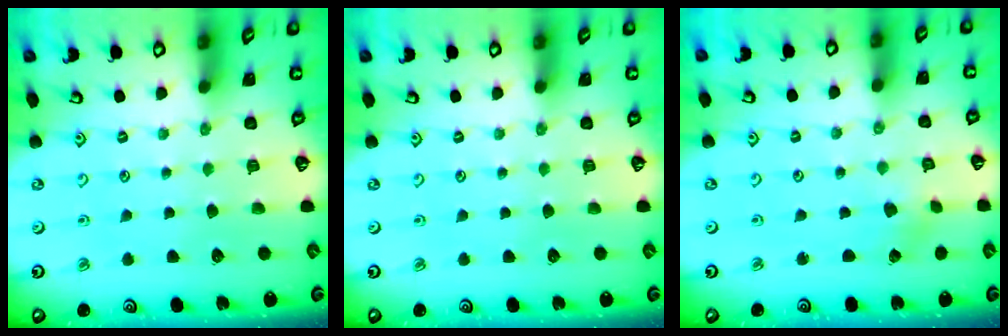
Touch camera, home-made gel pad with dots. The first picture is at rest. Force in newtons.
{"total": 0.0}
{"total": 1.5, "press": 1.4, "slide": 0.2}